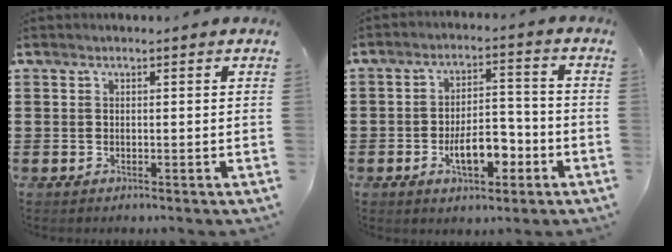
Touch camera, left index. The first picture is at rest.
{"total": 7.7, "force": [-3.1, 3.5, 6.0], "torque": [-0.103, 0.004, -0.059]}